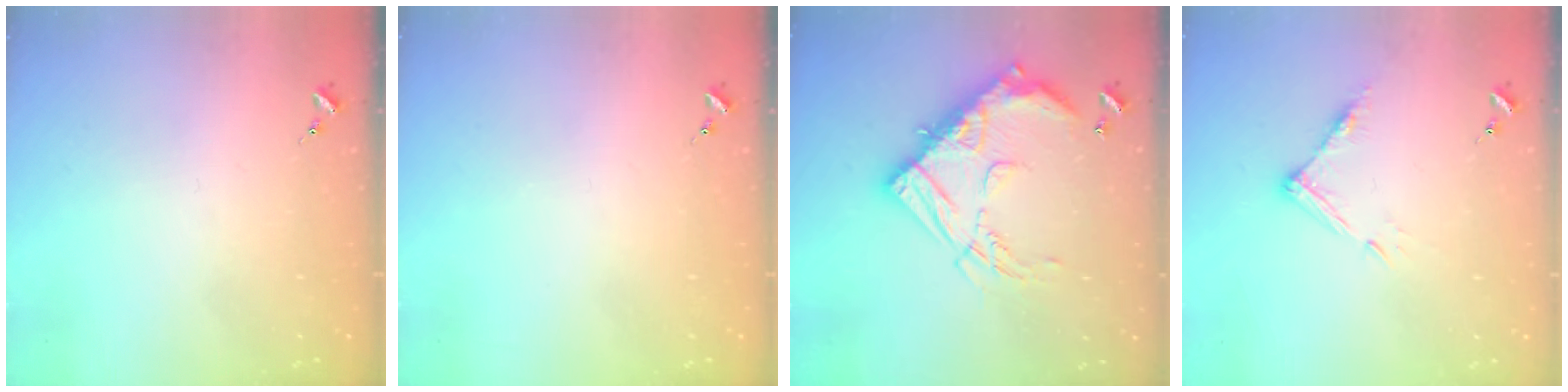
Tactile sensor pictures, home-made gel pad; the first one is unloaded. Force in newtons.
{"total": 0.0}
{"total": 21.3, "press": 21.2, "slide": 2.1}
{"total": 8.0, "press": 8.0, "slide": 0.4}